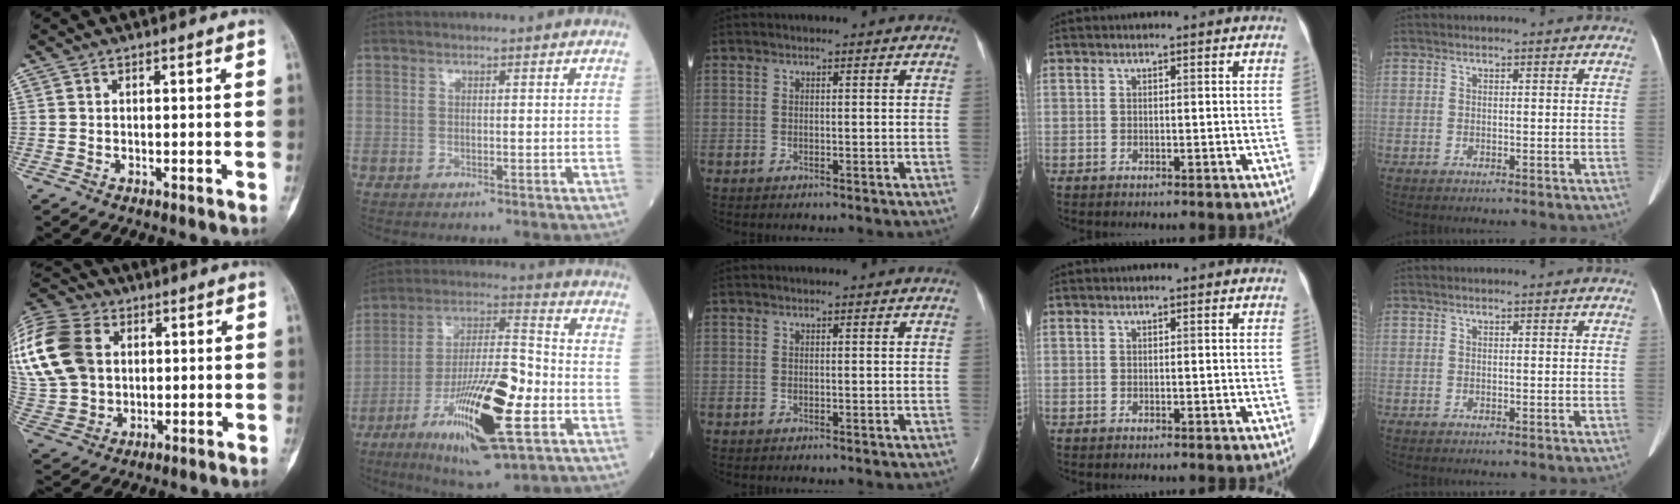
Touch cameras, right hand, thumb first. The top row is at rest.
{"thumb": {"total": 26.4, "force": [6.5, 20.3, 15.6], "torque": [-0.385, 0.051, 0.135]}, "index": {"total": 19.7, "force": [-7.6, 3.8, 17.8], "torque": [-0.335, -0.020, -0.122]}}